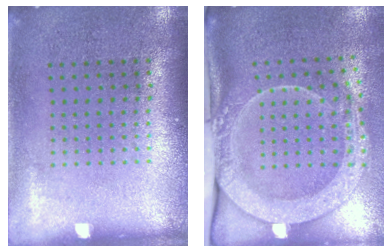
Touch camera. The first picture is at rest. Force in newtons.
{"total": 2.9, "press": 2.1, "slide": 2.0}